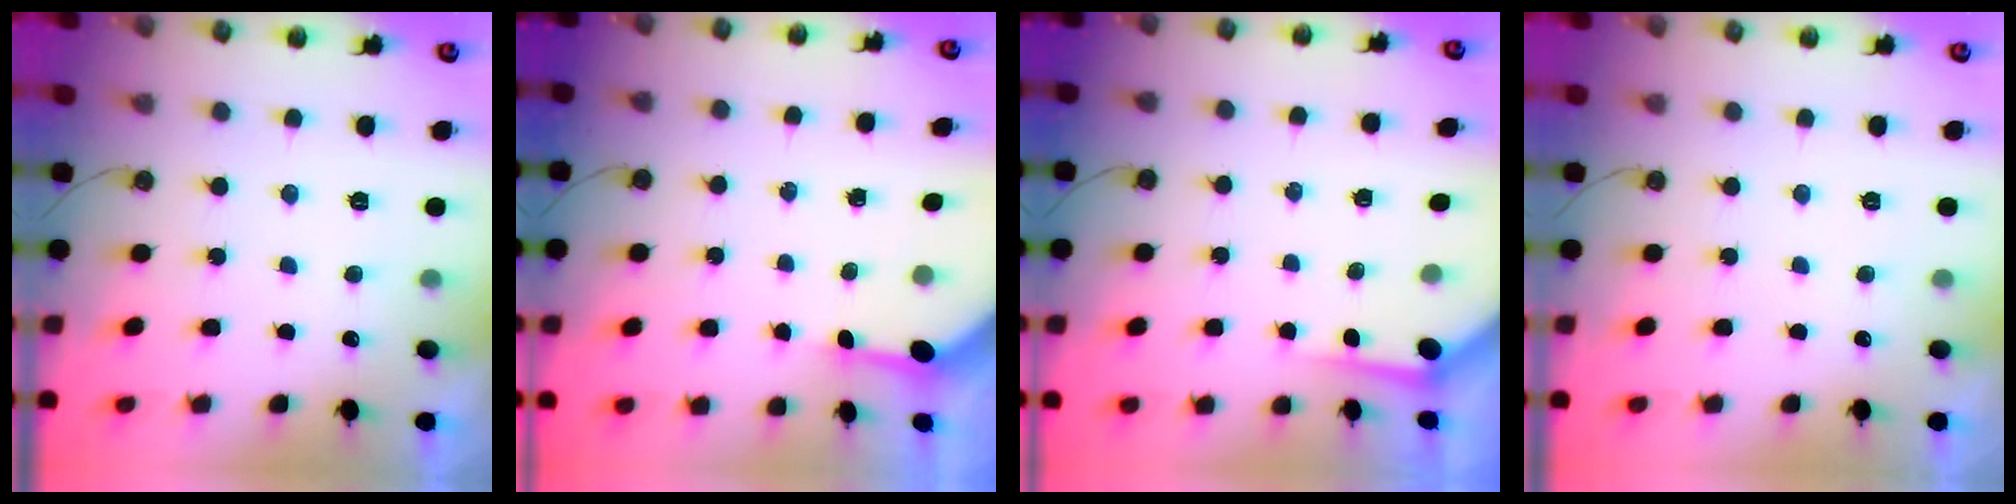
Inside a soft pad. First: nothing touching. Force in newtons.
{"total": 3.3, "press": 3.3, "slide": 0.3}
{"total": 3.3, "press": 3.3, "slide": 0.4}
{"total": 0.0}